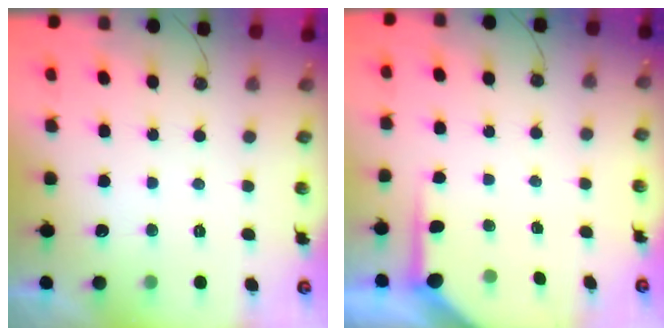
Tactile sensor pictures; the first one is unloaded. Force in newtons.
{"total": 4.5, "press": 4.5, "slide": 0.2}